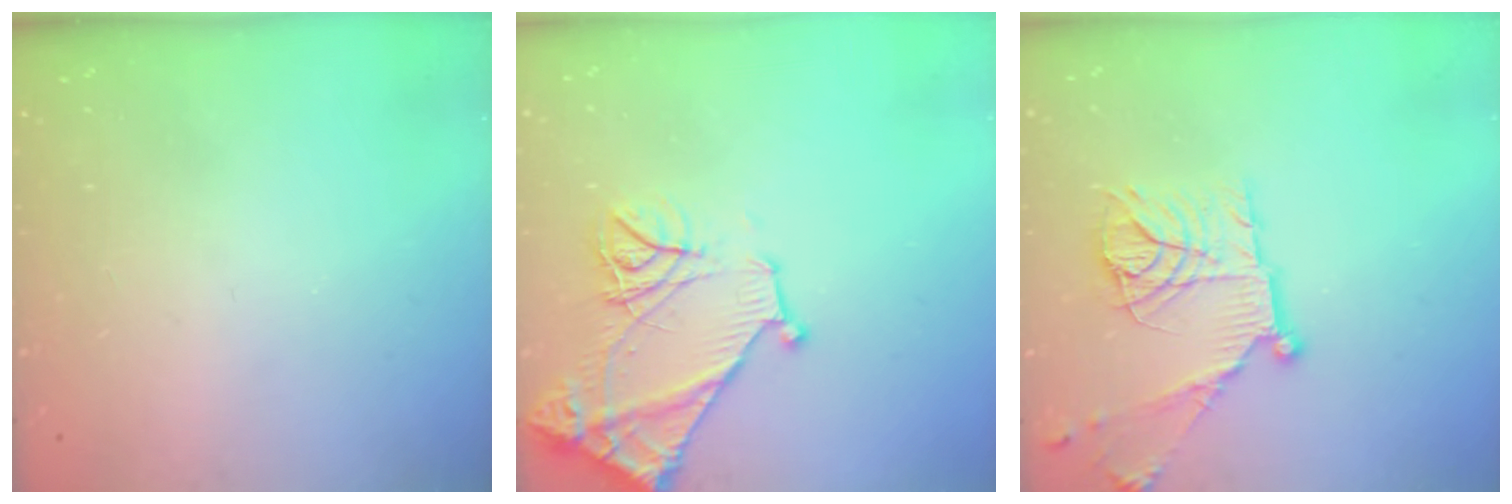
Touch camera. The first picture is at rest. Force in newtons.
{"total": 13.5, "press": 13.4, "slide": 1.3}
{"total": 16.6, "press": 16.6, "slide": 1.3}